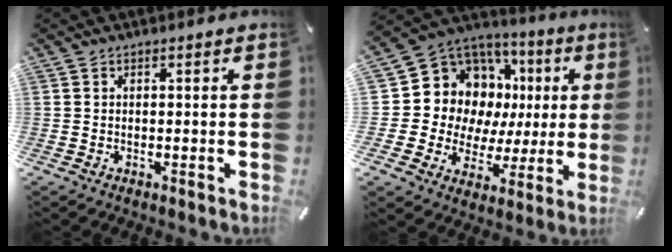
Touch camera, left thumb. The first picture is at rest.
{"total": 13.1, "force": [3.9, 11.4, 5.0], "torque": [-0.090, -0.053, 0.089]}